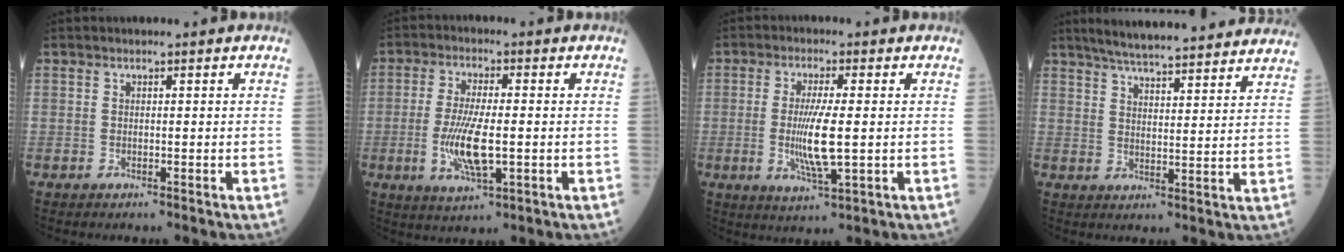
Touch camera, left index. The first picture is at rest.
{"total": 8.3, "force": [-1.5, 1.9, 7.9], "torque": [-0.166, -0.012, -0.026]}
{"total": 7.1, "force": [-0.4, 1.1, 7.0], "torque": [-0.140, -0.009, -0.008]}
{"total": 22.0, "force": [19.8, 2.2, 9.3], "torque": [-0.138, 0.015, 0.258]}